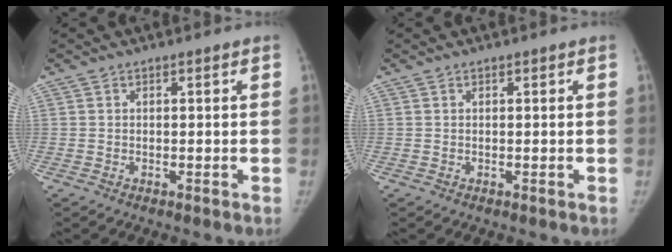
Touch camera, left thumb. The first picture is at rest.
{"total": 0.0}